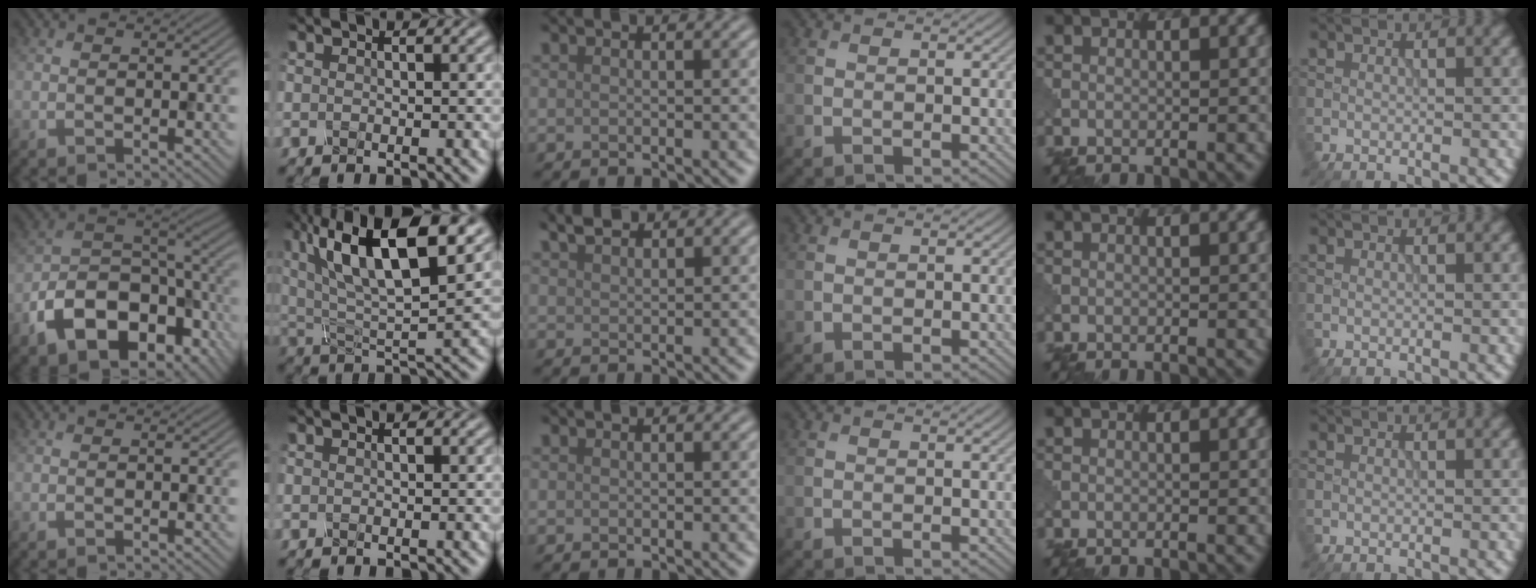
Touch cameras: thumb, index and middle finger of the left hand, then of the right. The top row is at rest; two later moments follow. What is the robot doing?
{"motion": "shake", "object": "sieve"}